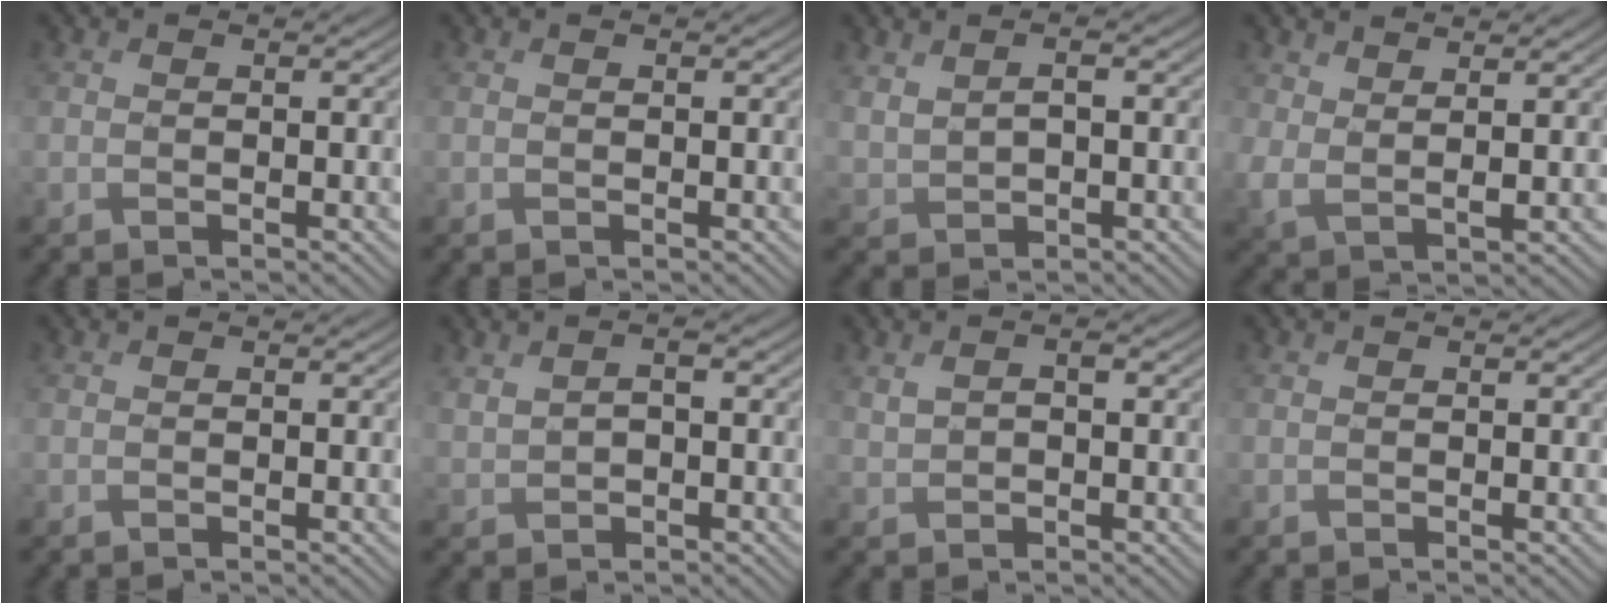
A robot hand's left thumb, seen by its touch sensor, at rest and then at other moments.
{"total": 0.0}
{"total": 3.4, "force": [1.2, 1.9, 2.6], "torque": [-0.070, 0.002, 0.029]}
{"total": 4.0, "force": [2.5, 1.9, 2.5], "torque": [-0.066, -0.006, 0.050]}
{"total": 0.0}
{"total": 3.0, "force": [0.7, 1.8, 2.3], "torque": [-0.057, 0.003, 0.014]}
{"total": 2.1, "force": [0.6, 1.3, 1.6], "torque": [-0.040, 0.003, 0.013]}
{"total": 0.0}